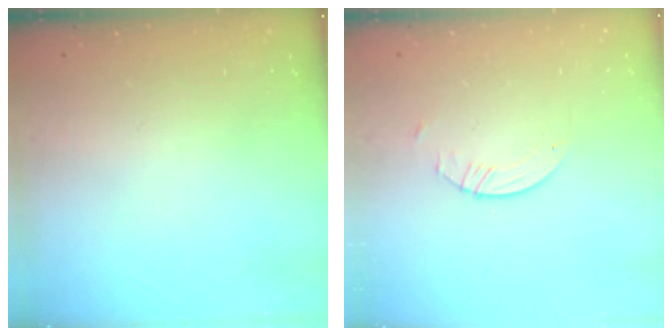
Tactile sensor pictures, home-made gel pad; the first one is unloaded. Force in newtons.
{"total": 0.8, "press": 0.8, "slide": 0.2}